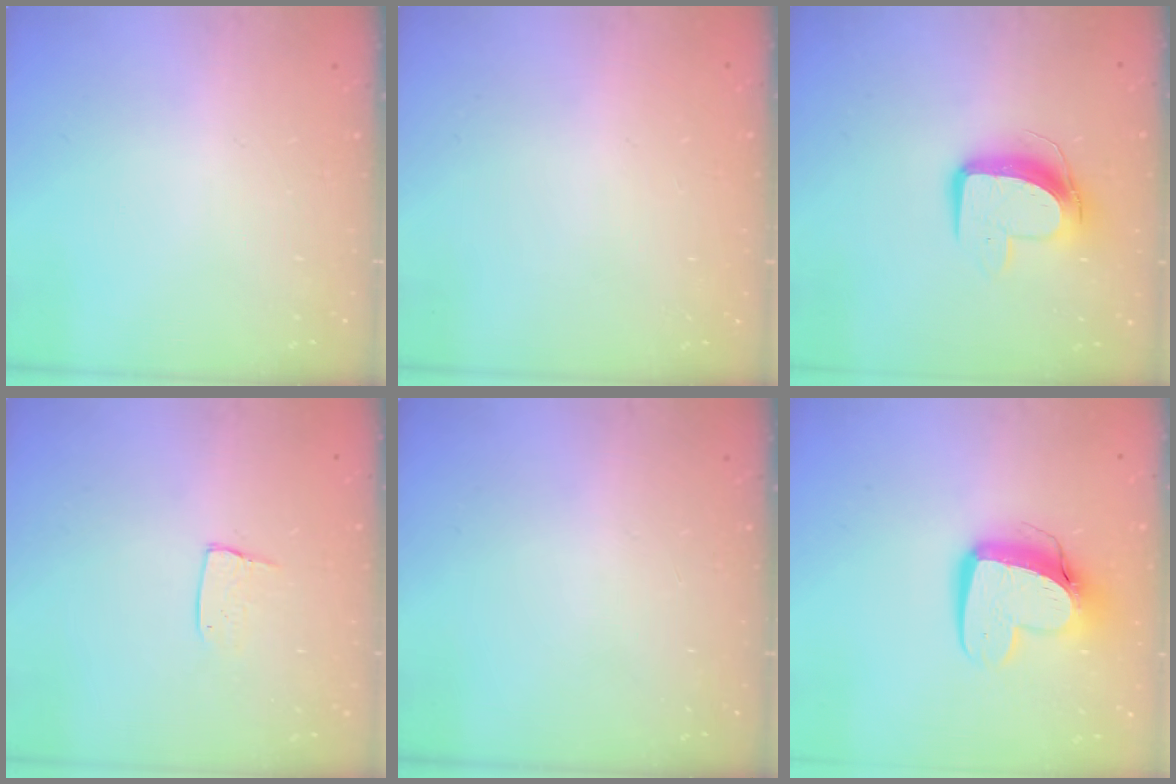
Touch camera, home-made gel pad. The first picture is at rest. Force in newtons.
{"total": 0.0}
{"total": 10.6, "press": 10.6, "slide": 0.2}
{"total": 5.2, "press": 5.2, "slide": 0.4}
{"total": 0.0}
{"total": 12.4, "press": 12.3, "slide": 1.2}